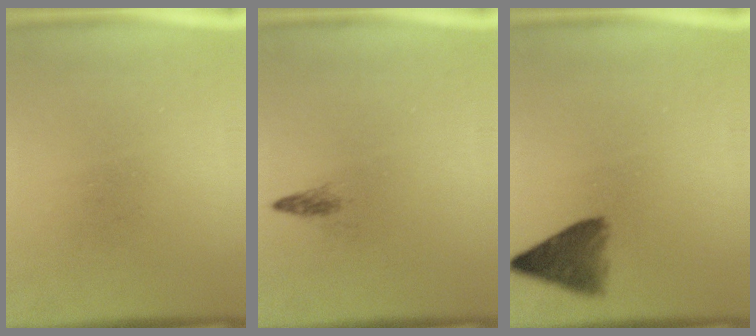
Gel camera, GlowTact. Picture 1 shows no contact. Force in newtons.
{"total": 1.0}
{"total": 5.2}